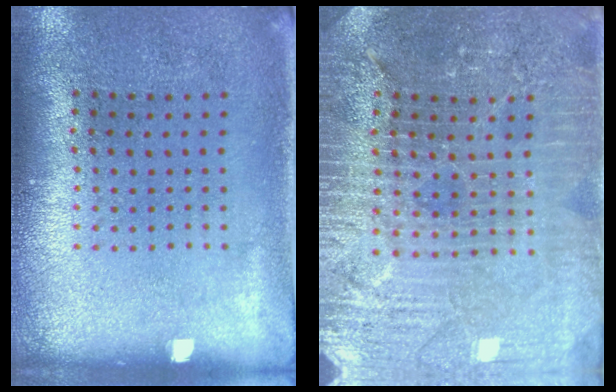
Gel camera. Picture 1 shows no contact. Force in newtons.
{"total": 4.3, "press": 4.1, "slide": 1.4}